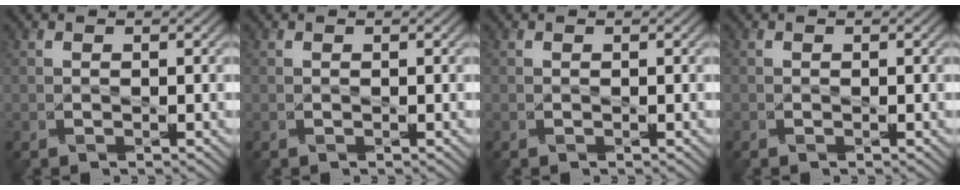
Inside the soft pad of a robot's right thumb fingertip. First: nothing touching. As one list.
[{"total": 0.0}, {"total": 0.0}, {"total": 0.0}]